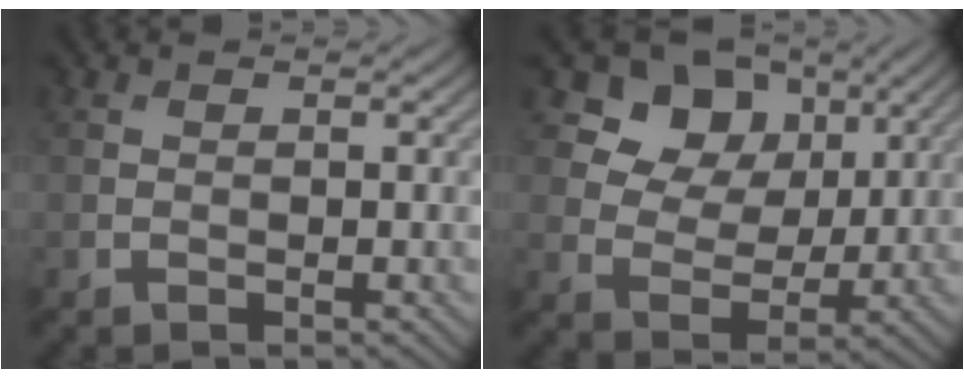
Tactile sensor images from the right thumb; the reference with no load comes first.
{"total": 10.0, "force": [5.0, 7.4, 4.5], "torque": [-0.098, -0.009, 0.099]}